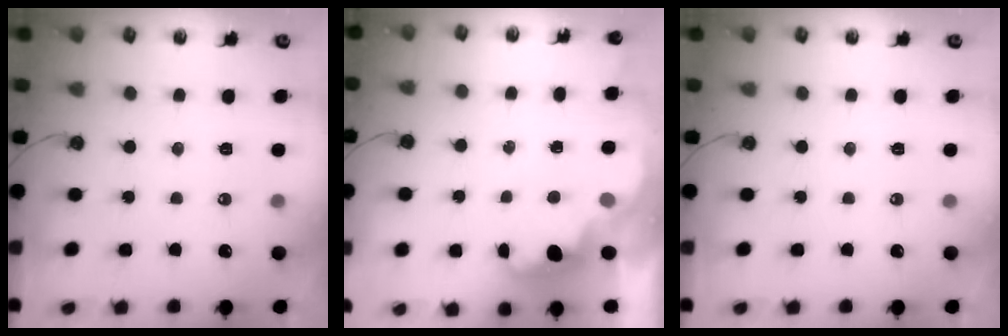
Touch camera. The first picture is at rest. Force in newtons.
{"total": 4.0, "press": 3.9, "slide": 0.6}
{"total": 0.0}